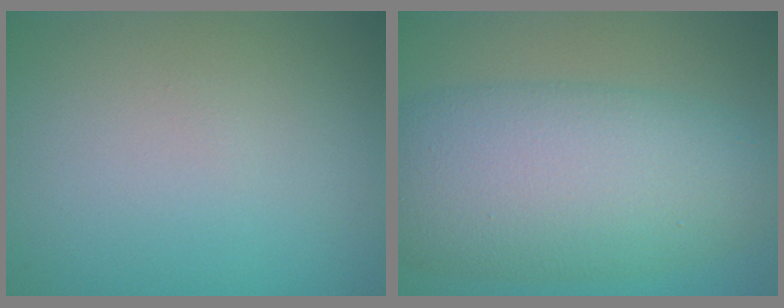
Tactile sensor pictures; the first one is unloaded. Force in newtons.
{"total": 10.2, "press": 10.2, "slide": 0.1}